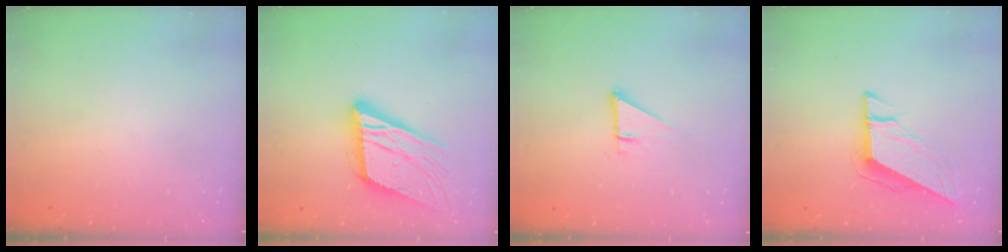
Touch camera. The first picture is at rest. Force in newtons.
{"total": 18.5, "press": 18.2, "slide": 3.6}
{"total": 2.7, "press": 2.7, "slide": 0.2}
{"total": 9.1, "press": 9.1, "slide": 0.3}